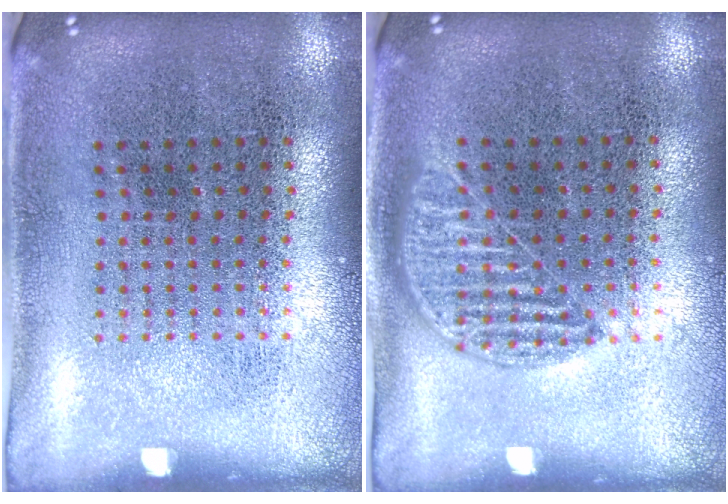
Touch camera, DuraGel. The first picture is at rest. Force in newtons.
{"total": 1.0, "press": 0.8, "slide": 0.4}